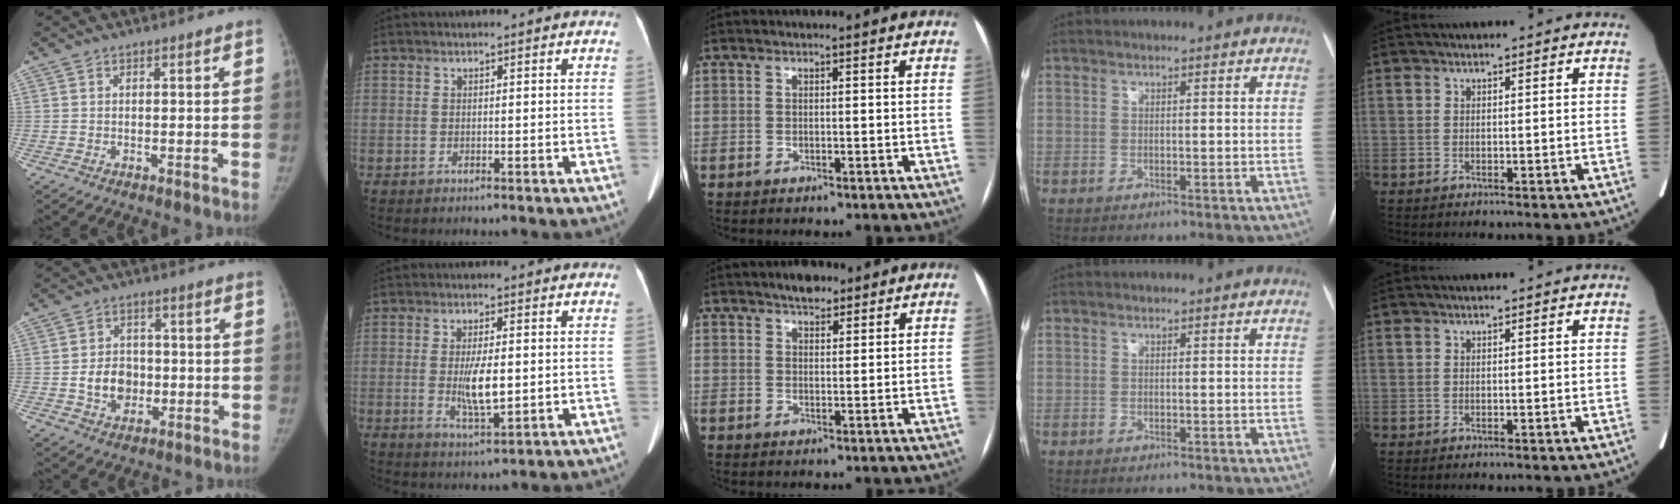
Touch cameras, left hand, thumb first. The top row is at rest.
{"thumb": {"total": 7.6, "force": [-1.3, 6.2, 4.2], "torque": [-0.042, 0.013, -0.020]}, "index": {"total": 5.5, "force": [-0.7, 1.4, 5.3], "torque": [-0.098, -0.029, -0.010]}, "middle": {"total": 3.7, "force": [2.8, 1.6, 1.7], "torque": [-0.030, 0.009, 0.044]}}